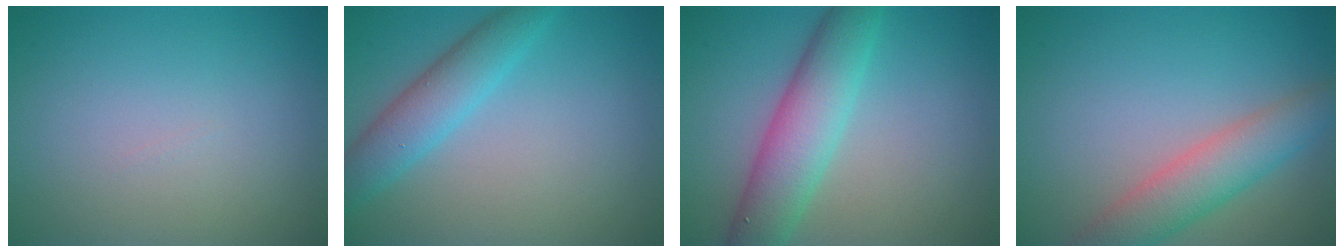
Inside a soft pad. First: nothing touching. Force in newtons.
{"total": 4.1, "press": 4.1, "slide": 0.1}
{"total": 6.1, "press": 6.1, "slide": 0.4}
{"total": 4.9, "press": 4.9, "slide": 0.3}